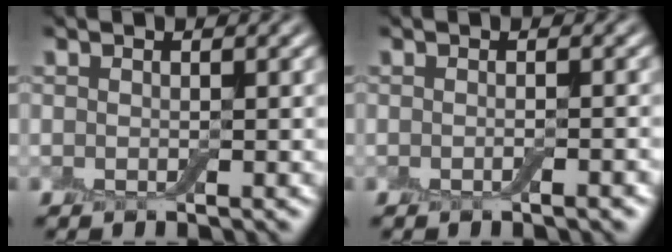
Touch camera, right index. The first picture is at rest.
{"total": 1.2, "force": [-0.5, 0.2, 1.0], "torque": [-0.012, 0.000, -0.009]}